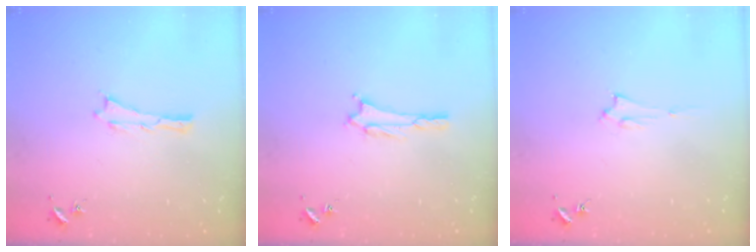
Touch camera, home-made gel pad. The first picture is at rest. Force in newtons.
{"total": 1.5, "press": 1.5, "slide": 0.3}
{"total": 1.5, "press": 1.5, "slide": 0.2}